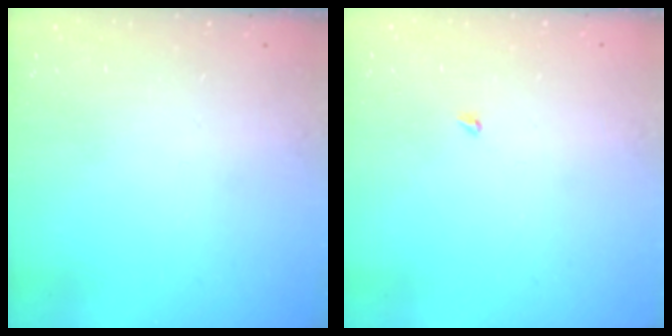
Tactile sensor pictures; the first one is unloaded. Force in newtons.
{"total": 1.9, "press": 1.9, "slide": 0.3}